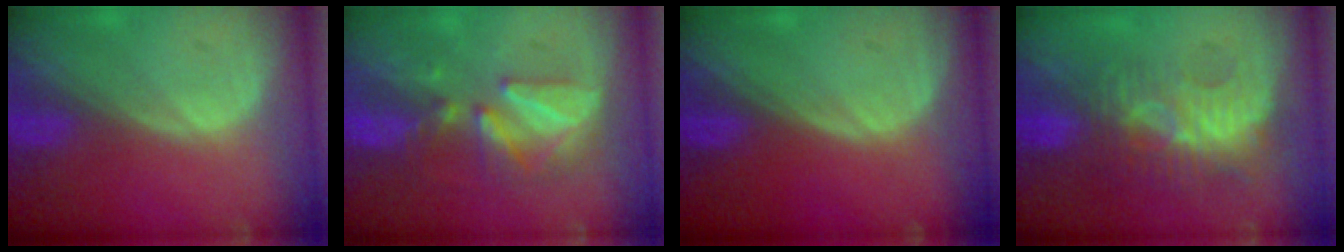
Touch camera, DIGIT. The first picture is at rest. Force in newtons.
{"total": 7.7, "press": 7.3, "slide": 2.5}
{"total": 0.0}
{"total": 9.4, "press": 8.5, "slide": 4.1}